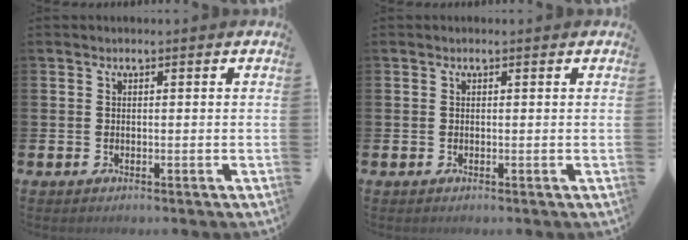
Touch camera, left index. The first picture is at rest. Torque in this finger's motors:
{"motor_torque": [0.06, 0.03, -0.16, -0.01]}